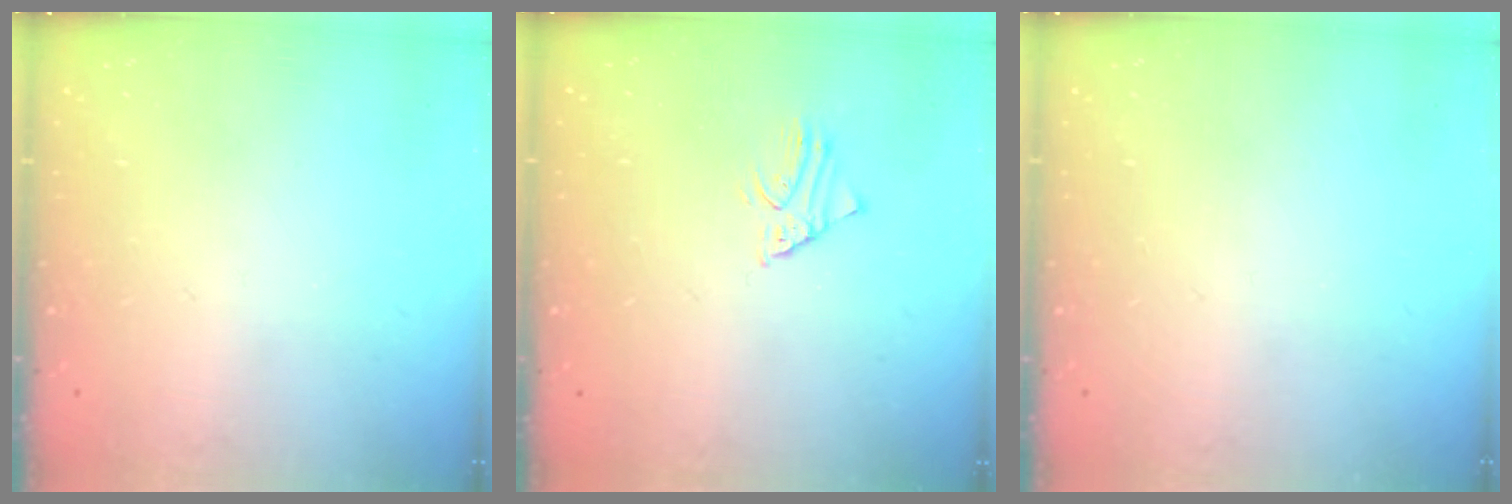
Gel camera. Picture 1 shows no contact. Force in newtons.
{"total": 1.6, "press": 1.6, "slide": 0.1}
{"total": 0.0}